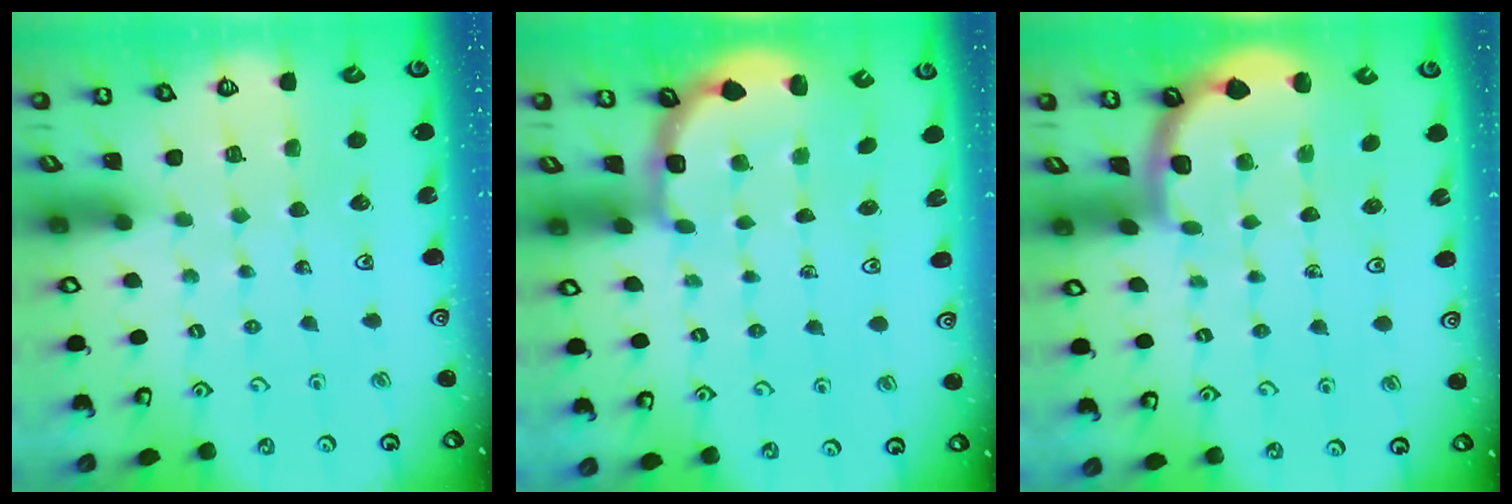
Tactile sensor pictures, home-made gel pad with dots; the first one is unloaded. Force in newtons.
{"total": 2.9, "press": 2.5, "slide": 1.4}
{"total": 1.8, "press": 1.8, "slide": 0.1}